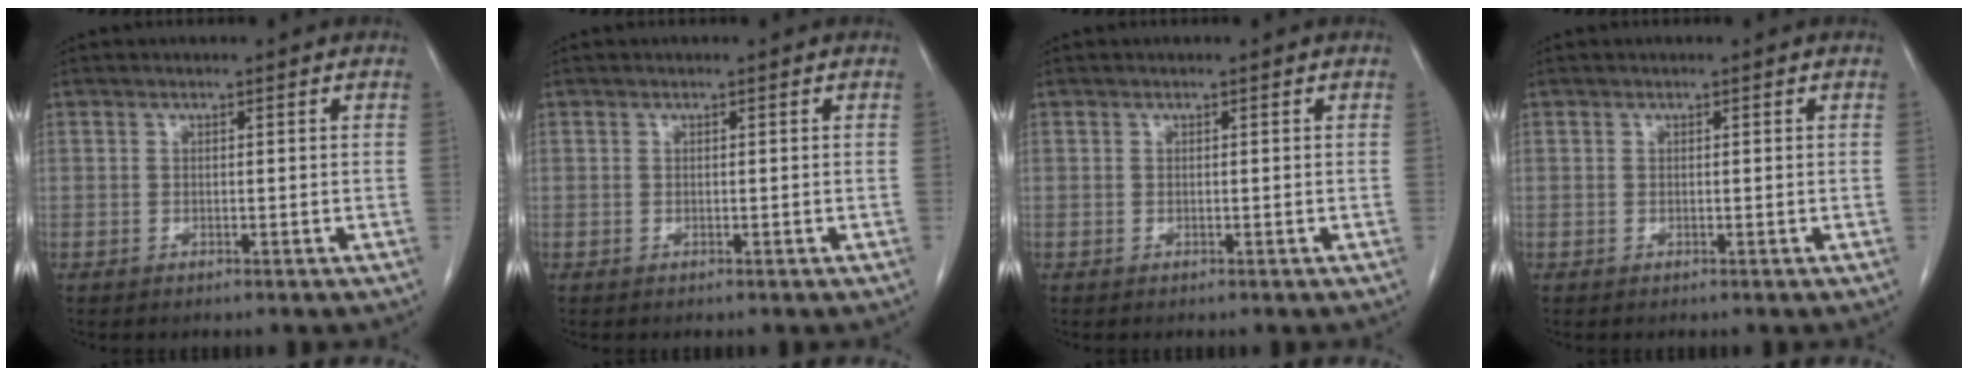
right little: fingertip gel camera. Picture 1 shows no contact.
{"total": 0.0}
{"total": 0.0}
{"total": 0.0}